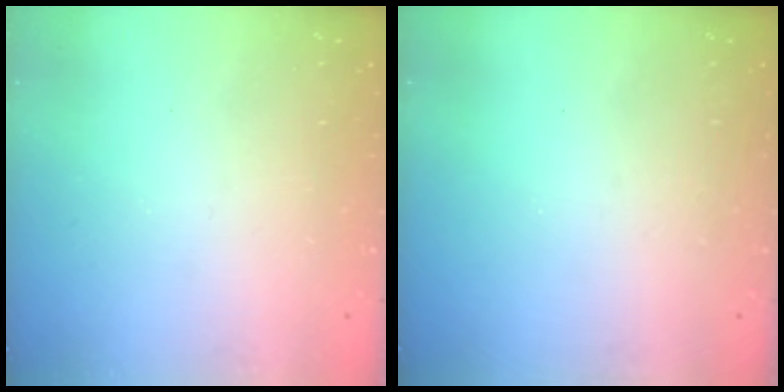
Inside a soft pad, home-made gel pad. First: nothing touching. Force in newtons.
{"total": 0.0}